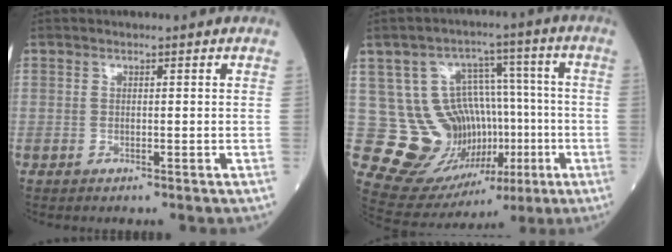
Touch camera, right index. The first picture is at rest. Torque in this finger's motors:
{"motor_torque": [0.10, 0.06, 0.00, 0.00]}